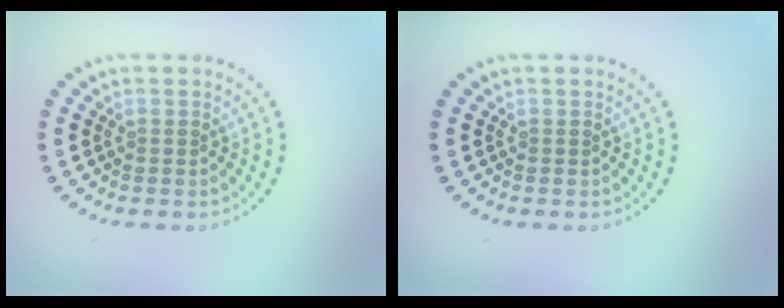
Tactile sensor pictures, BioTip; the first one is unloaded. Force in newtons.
{"total": 0.0}